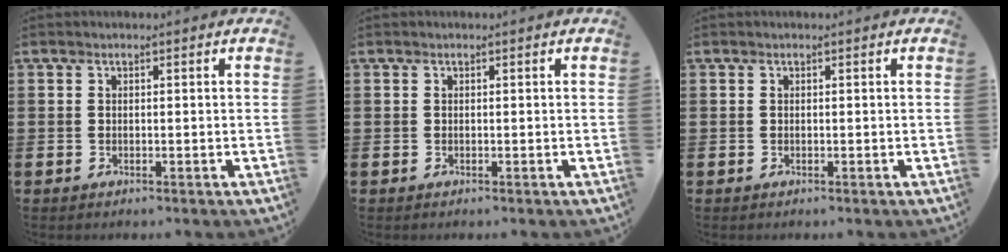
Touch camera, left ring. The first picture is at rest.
{"total": 0.0}
{"total": 0.0}